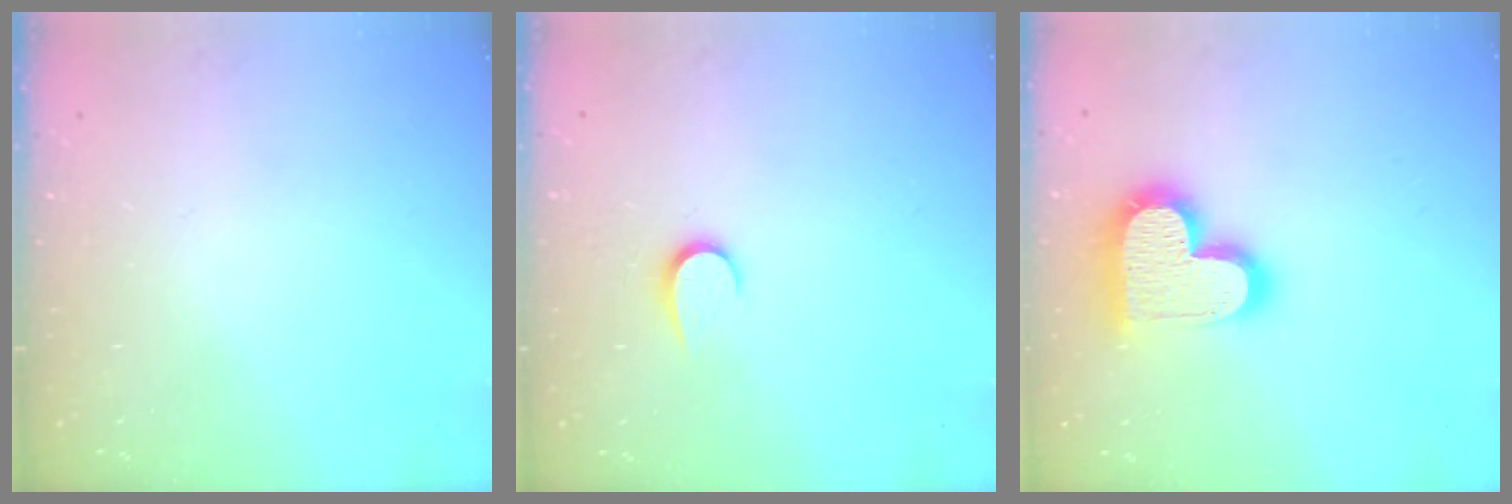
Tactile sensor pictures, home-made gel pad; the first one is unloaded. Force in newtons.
{"total": 5.0, "press": 5.0, "slide": 0.5}
{"total": 19.5, "press": 19.5, "slide": 1.5}